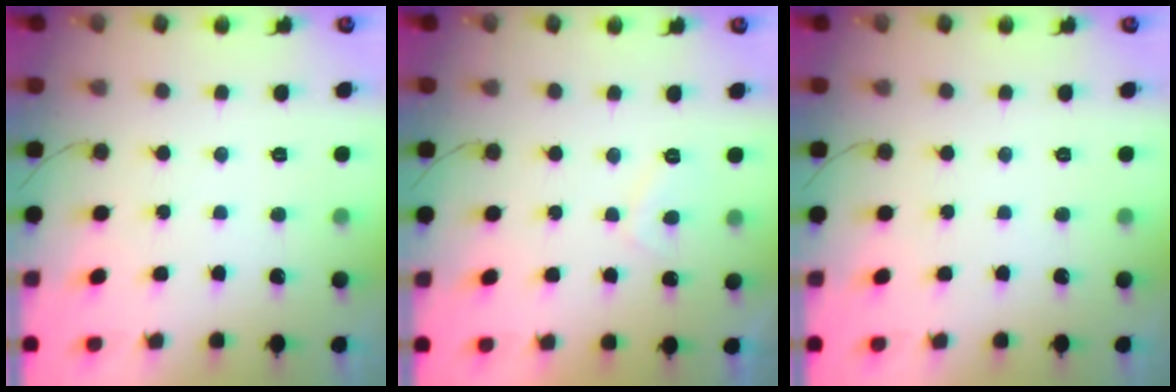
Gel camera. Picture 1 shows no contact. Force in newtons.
{"total": 2.7, "press": 2.6, "slide": 0.8}
{"total": 0.0}